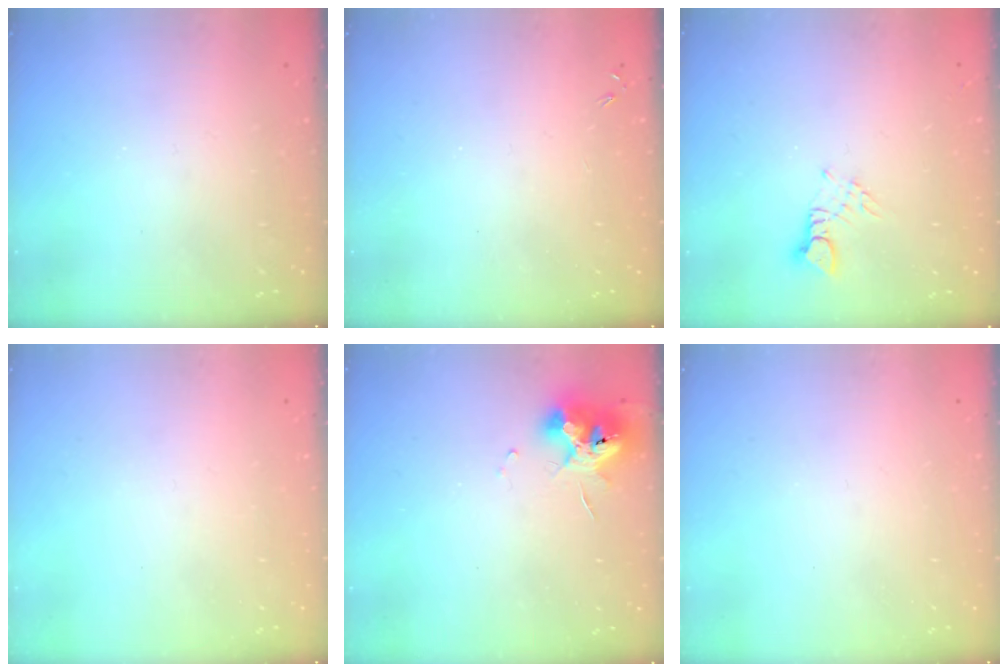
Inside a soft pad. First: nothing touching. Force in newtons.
{"total": 0.0}
{"total": 2.9, "press": 2.9, "slide": 0.2}
{"total": 0.0}
{"total": 11.3, "press": 11.3, "slide": 1.0}
{"total": 0.0}